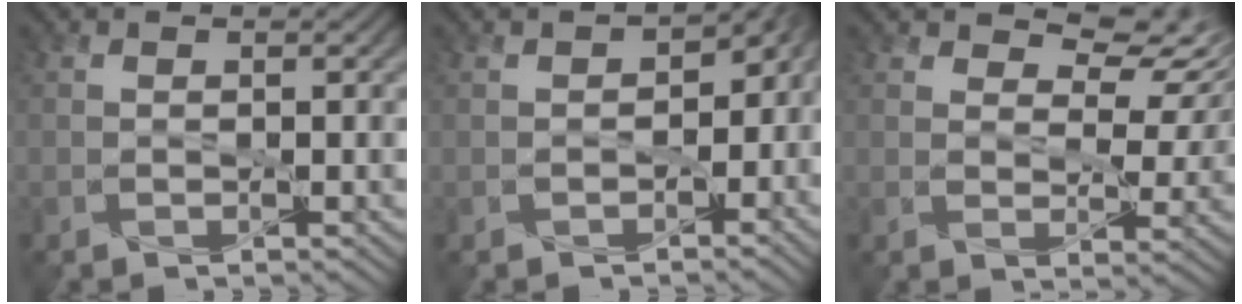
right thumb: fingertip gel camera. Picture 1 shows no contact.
{"total": 5.6, "force": [-1.1, 4.0, 3.8], "torque": [-0.039, -0.009, -0.008]}
{"total": 7.2, "force": [4.1, 3.6, 4.6], "torque": [-0.078, 0.002, 0.069]}